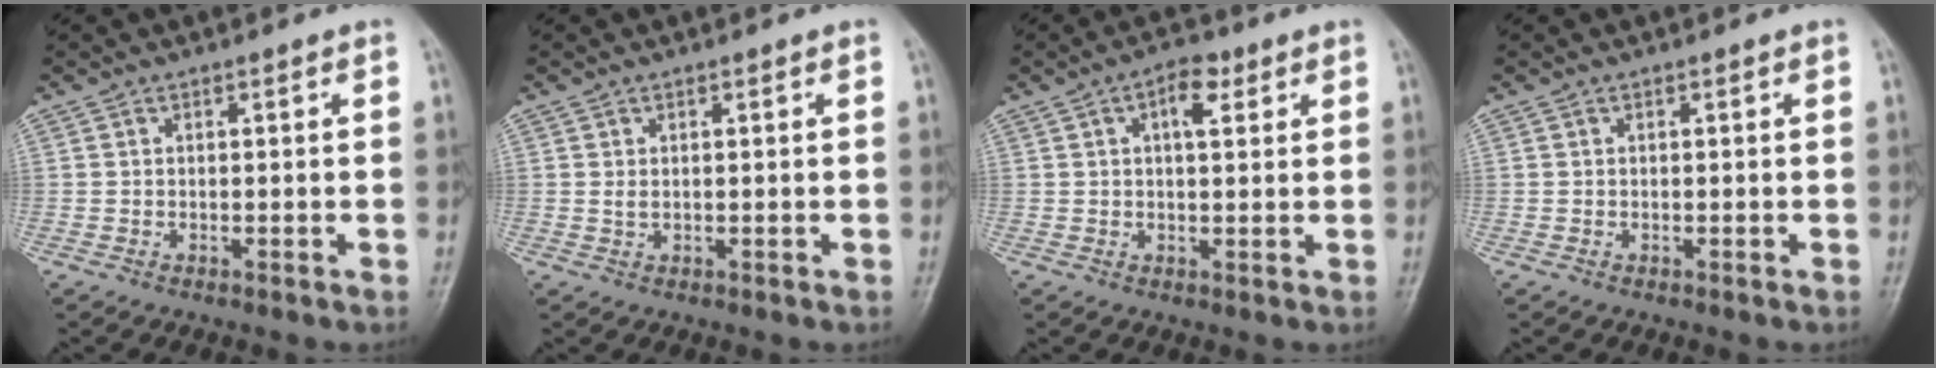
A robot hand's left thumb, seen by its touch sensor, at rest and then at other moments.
{"total": 0.9, "force": [0.2, 0.5, 0.8], "torque": [-0.016, 0.003, 0.010]}
{"total": 5.0, "force": [2.0, 2.5, 3.8], "torque": [-0.048, 0.002, 0.025]}
{"total": 0.0}